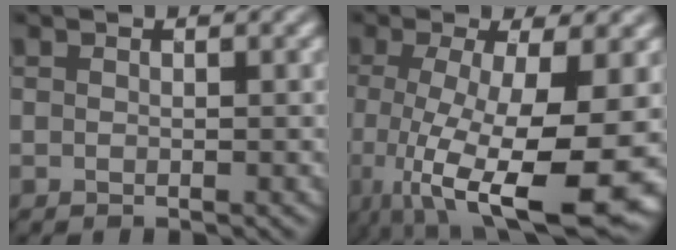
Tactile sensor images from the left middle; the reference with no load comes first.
{"total": 13.4, "force": [-4.0, 3.9, 12.2], "torque": [-0.206, -0.034, -0.044]}